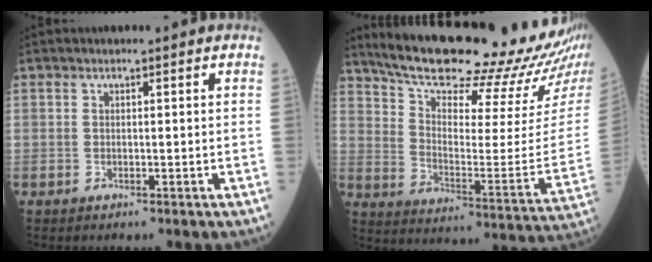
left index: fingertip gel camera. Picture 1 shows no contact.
{"total": 27.1, "force": [23.9, 1.4, 12.8], "torque": [-0.206, -0.079, 0.329]}